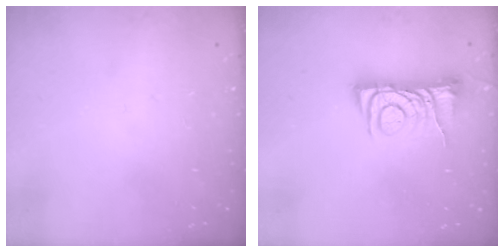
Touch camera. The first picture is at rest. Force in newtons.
{"total": 7.7, "press": 7.6, "slide": 0.8}